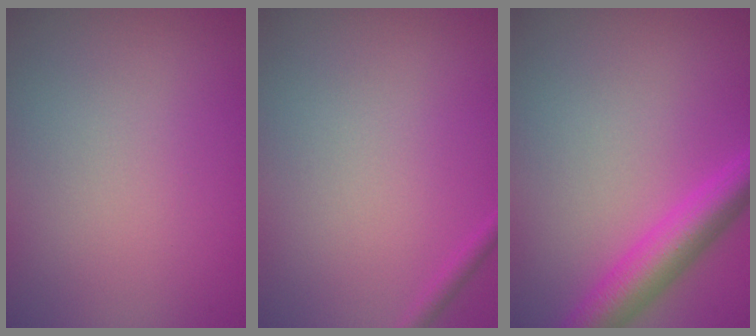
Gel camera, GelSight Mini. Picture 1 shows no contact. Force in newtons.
{"total": 0.9, "press": 0.9, "slide": 0.1}
{"total": 4.8, "press": 4.8, "slide": 0.1}